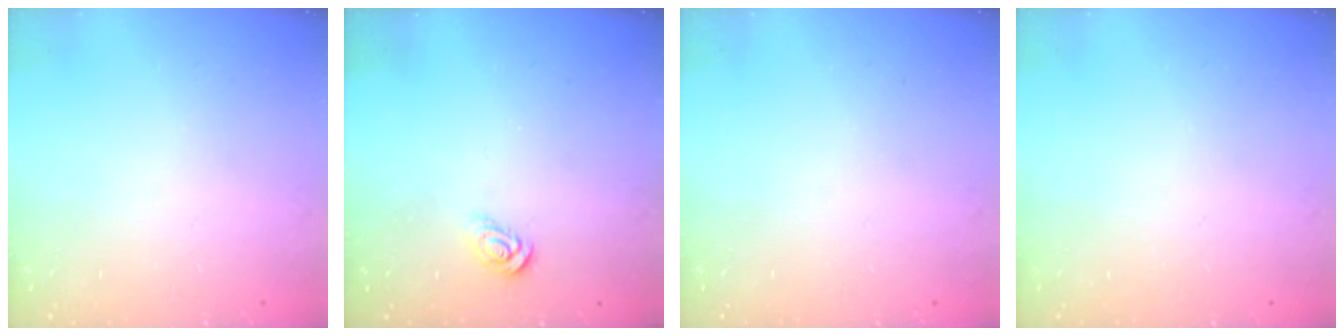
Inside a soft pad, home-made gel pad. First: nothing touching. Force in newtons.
{"total": 3.1, "press": 3.1, "slide": 0.3}
{"total": 0.0}
{"total": 0.0}